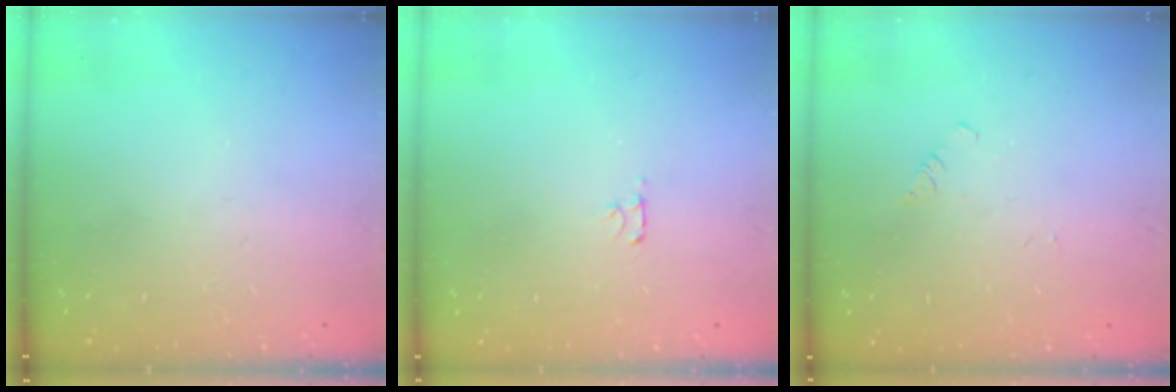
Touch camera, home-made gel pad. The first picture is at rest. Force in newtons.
{"total": 2.5, "press": 2.4, "slide": 0.3}
{"total": 1.0, "press": 0.9, "slide": 0.2}